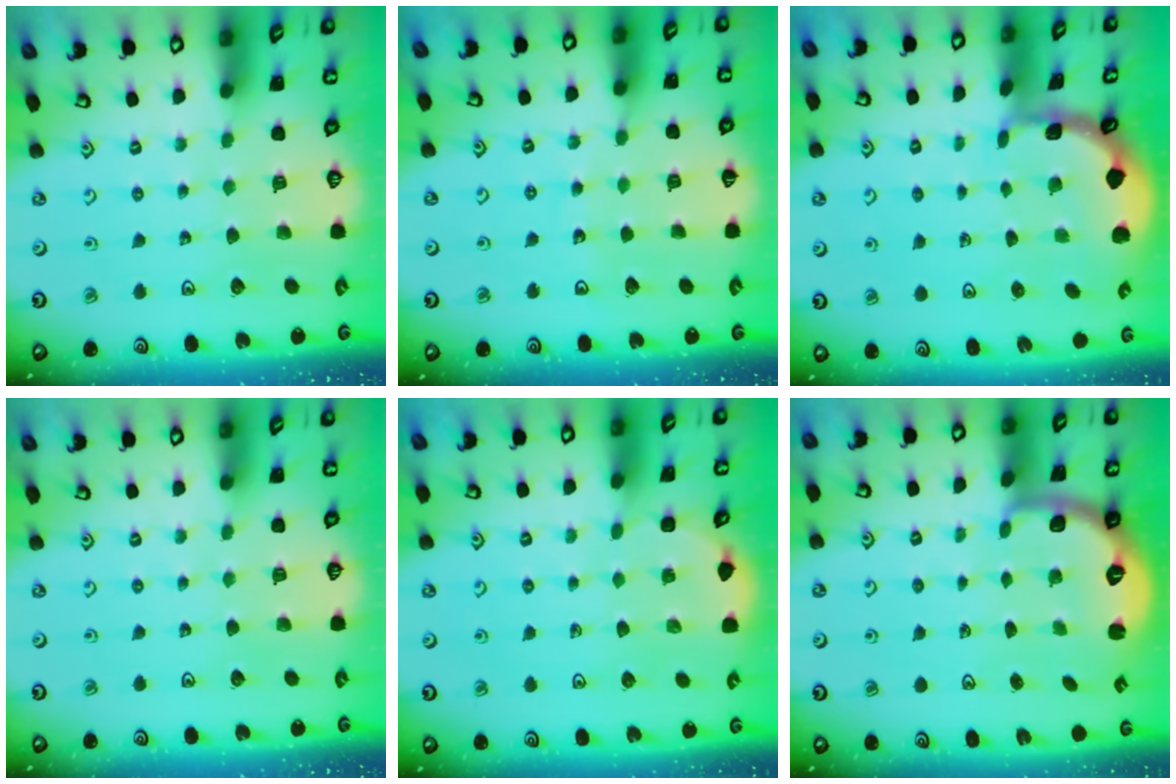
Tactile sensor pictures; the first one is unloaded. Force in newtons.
{"total": 3.8, "press": 3.8, "slide": 0.4}
{"total": 1.3, "press": 1.2, "slide": 0.1}
{"total": 0.0}
{"total": 1.8, "press": 1.8, "slide": 0.1}
{"total": 2.7, "press": 1.6, "slide": 2.1}